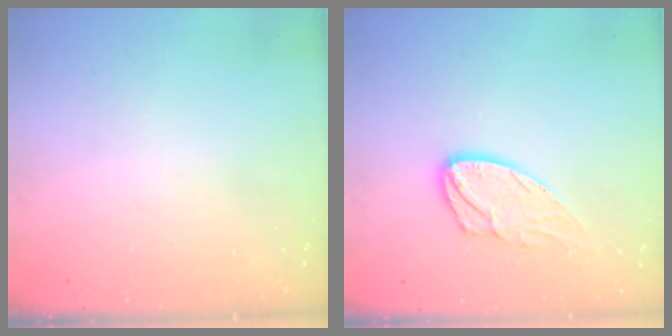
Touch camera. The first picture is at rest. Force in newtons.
{"total": 10.8, "press": 10.7, "slide": 0.8}